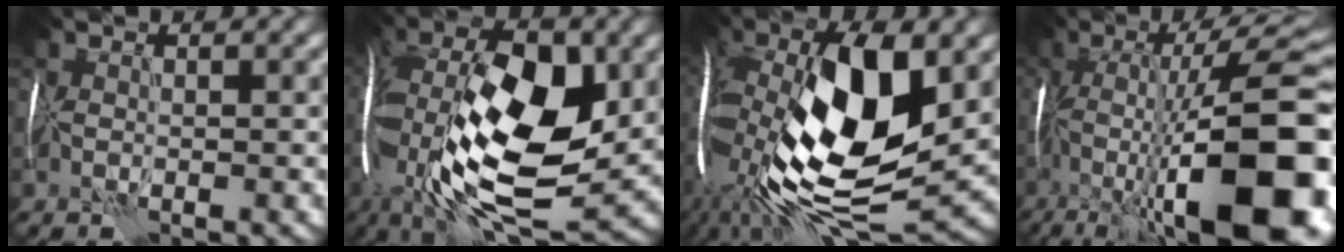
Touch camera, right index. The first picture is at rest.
{"total": 17.6, "force": [-0.6, 8.9, 15.1], "torque": [-0.308, 0.009, -0.017]}
{"total": 18.6, "force": [-0.1, 8.7, 16.5], "torque": [-0.317, -0.003, -0.004]}
{"total": 17.3, "force": [-4.7, 4.9, 15.9], "torque": [-0.238, 0.032, -0.075]}